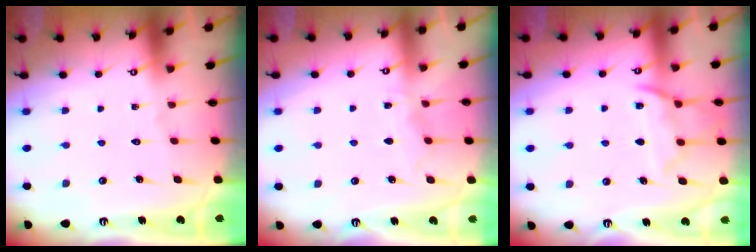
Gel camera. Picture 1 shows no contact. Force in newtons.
{"total": 5.0, "press": 5.0, "slide": 0.5}
{"total": 10.6, "press": 10.6, "slide": 1.2}